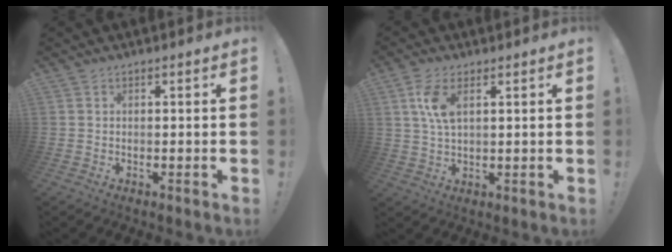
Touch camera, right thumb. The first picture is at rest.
{"total": 7.0, "force": [2.6, 3.1, 5.8], "torque": [-0.121, -0.007, 0.043]}